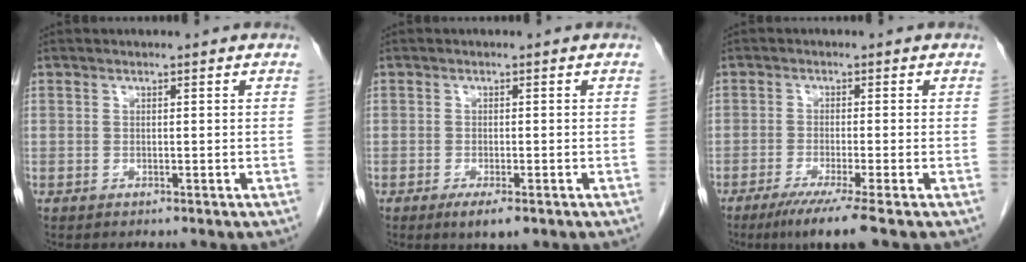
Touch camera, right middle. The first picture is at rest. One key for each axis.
{"total": 3.3, "fx": -1.9, "fy": 0.8, "fz": 2.6, "tx": -0.042, "ty": -0.006, "tz": -0.027}
{"total": 6.2, "fx": -4.2, "fy": -0.8, "fz": 4.5, "tx": -0.072, "ty": -0.019, "tz": -0.074}